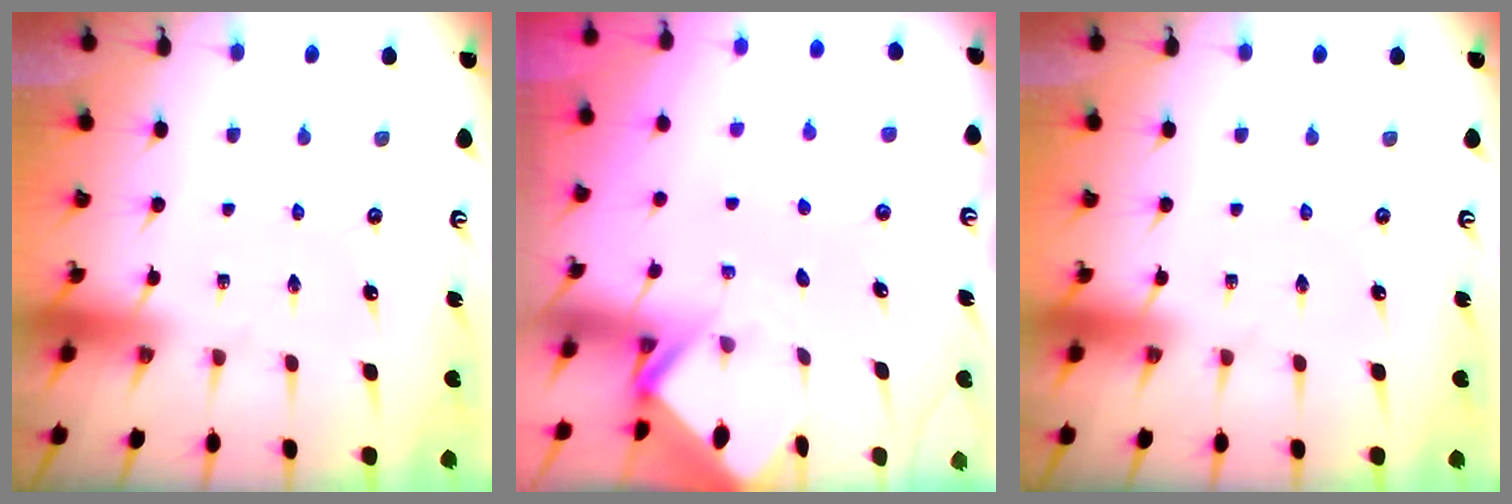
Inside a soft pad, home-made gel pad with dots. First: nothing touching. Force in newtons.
{"total": 2.6, "press": 2.6, "slide": 0.1}
{"total": 0.0}